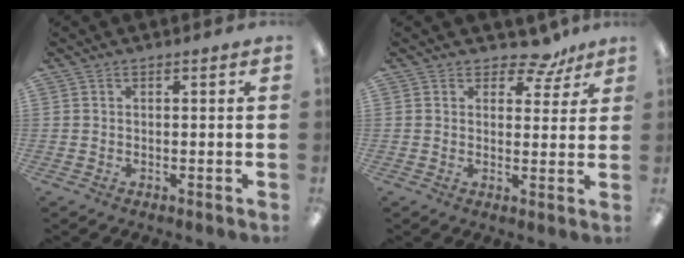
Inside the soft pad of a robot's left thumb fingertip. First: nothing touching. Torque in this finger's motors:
{"motor_torque": [-0.16, -0.07, -0.44, 0.01, 0.01]}